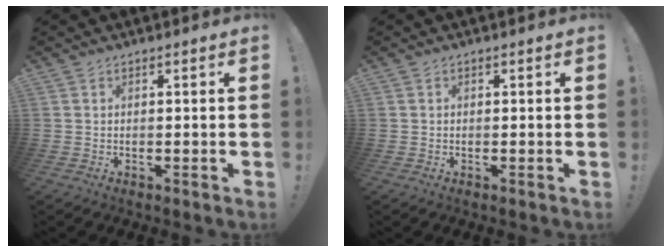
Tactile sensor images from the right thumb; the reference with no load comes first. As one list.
[{"total": 0.0}]